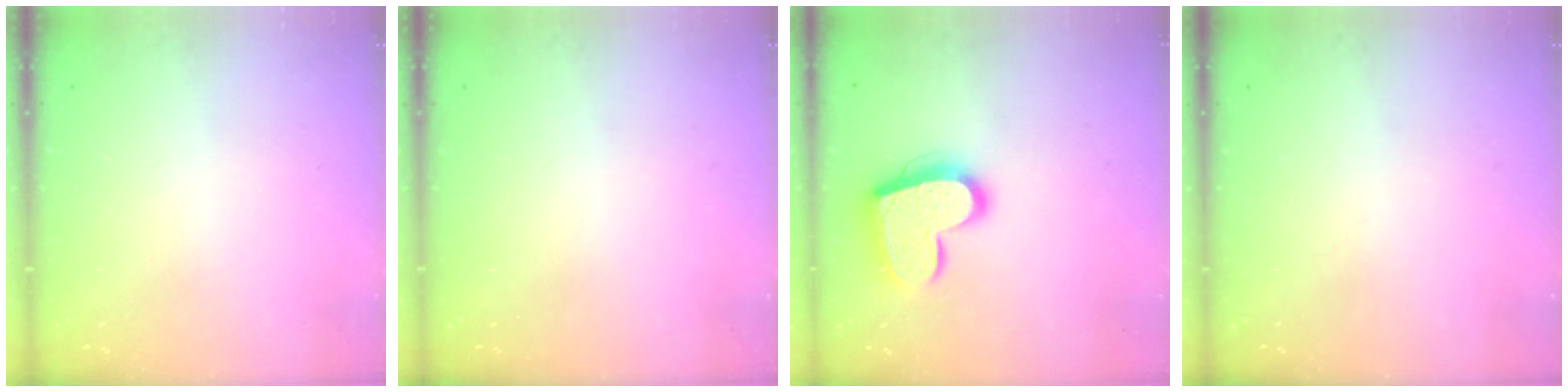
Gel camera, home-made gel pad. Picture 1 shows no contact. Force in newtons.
{"total": 0.0}
{"total": 15.9, "press": 15.9, "slide": 0.9}
{"total": 0.0}